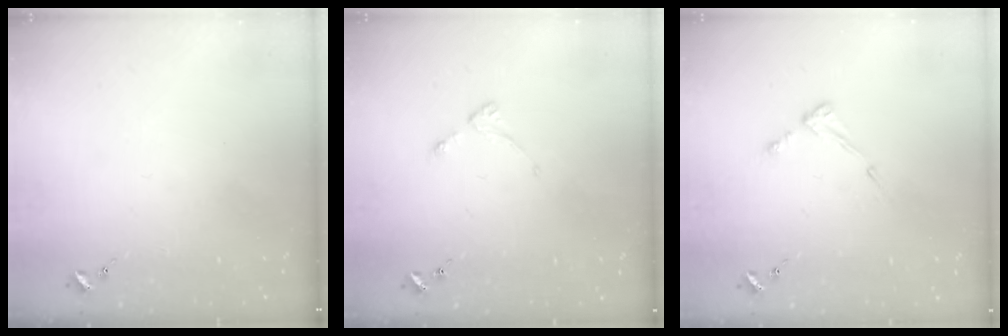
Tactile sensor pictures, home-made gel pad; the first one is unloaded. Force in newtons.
{"total": 2.8, "press": 2.7, "slide": 0.5}
{"total": 5.2, "press": 5.1, "slide": 0.6}